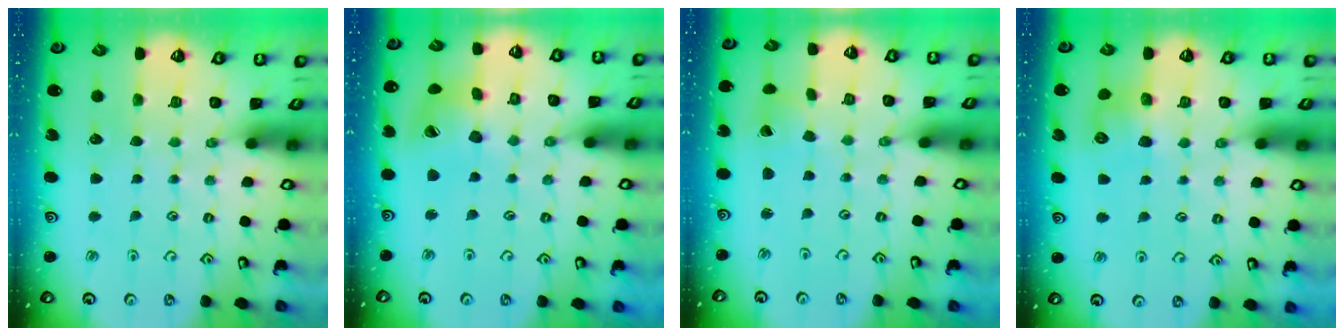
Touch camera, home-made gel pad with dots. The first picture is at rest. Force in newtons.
{"total": 13.0, "press": 12.9, "slide": 1.7}
{"total": 2.3, "press": 2.3, "slide": 0.2}
{"total": 7.1, "press": 7.1, "slide": 0.3}